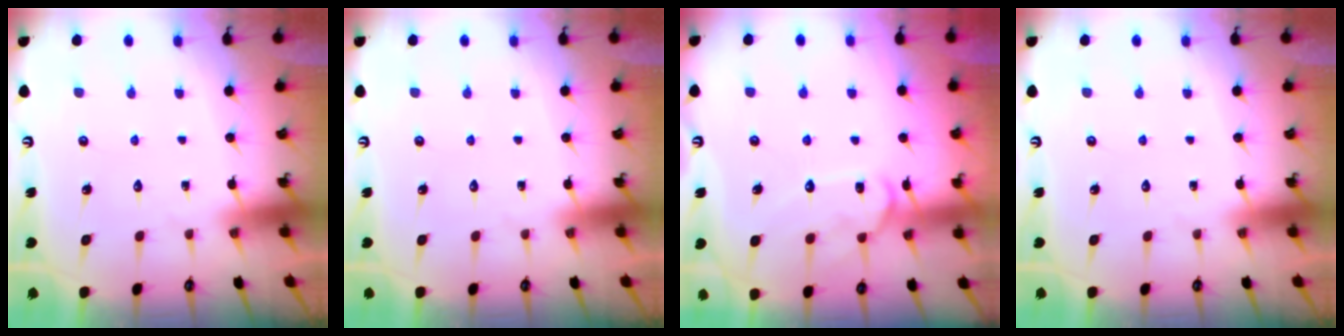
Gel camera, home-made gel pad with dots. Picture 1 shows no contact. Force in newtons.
{"total": 0.0}
{"total": 12.5, "press": 12.4, "slide": 1.0}
{"total": 0.0}